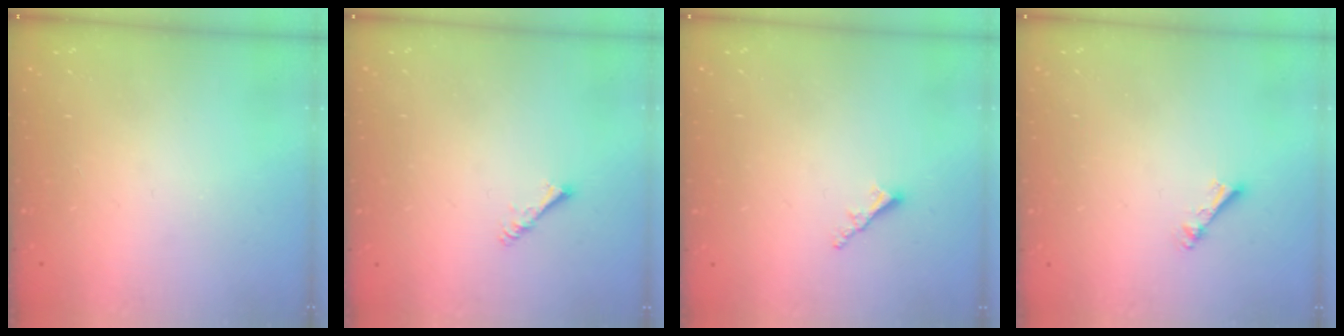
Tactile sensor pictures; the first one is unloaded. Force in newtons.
{"total": 1.4, "press": 1.3, "slide": 0.3}
{"total": 2.3, "press": 2.2, "slide": 0.6}
{"total": 3.5, "press": 3.5, "slide": 0.1}